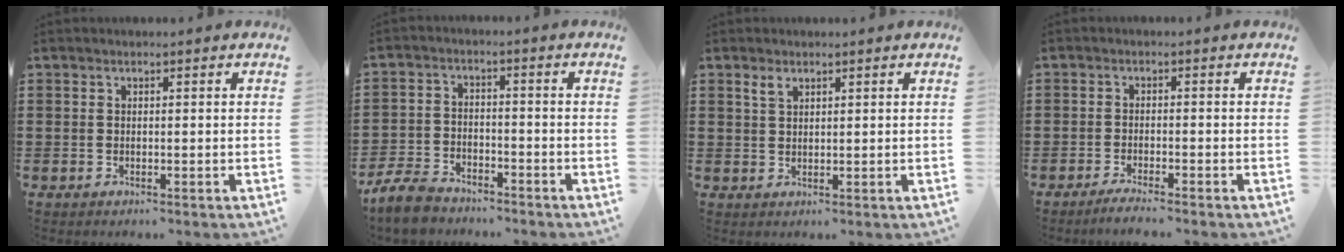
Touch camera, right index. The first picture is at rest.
{"total": 5.3, "force": [-4.9, 1.3, 1.5], "torque": [-0.053, 0.000, -0.101]}
{"total": 1.6, "force": [1.1, 0.7, 0.9], "torque": [-0.021, 0.001, 0.021]}
{"total": 2.0, "force": [-1.8, -0.4, 0.6], "torque": [-0.010, -0.003, -0.034]}